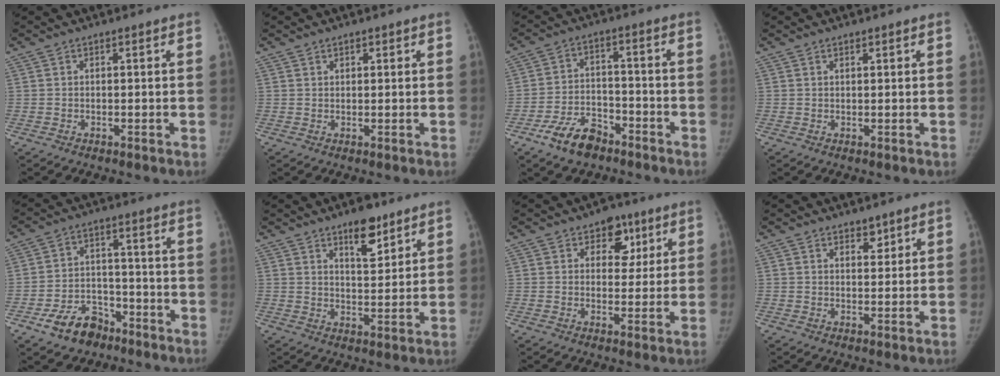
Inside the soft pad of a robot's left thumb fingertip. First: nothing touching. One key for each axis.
{"total": 1.0, "fx": 0.7, "fy": 0.7, "fz": 0.4, "tx": 0.004, "ty": -0.003, "tz": 0.009}
{"total": 8.9, "fx": -6.1, "fy": 4.9, "fz": 4.3, "tx": -0.068, "ty": 0.035, "tz": -0.110}
{"total": 0.6, "fx": 0.5, "fy": 0.2, "fz": 0.3, "tx": -0.005, "ty": -0.002, "tz": 0.008}
{"total": 9.1, "fx": -6.0, "fy": 5.9, "fz": 3.7, "tx": -0.040, "ty": 0.045, "tz": -0.099}
{"total": 7.6, "fx": 5.1, "fy": 3.0, "fz": 4.8, "tx": -0.050, "ty": -0.034, "tz": 0.079}
{"total": 6.6, "fx": 3.2, "fy": 4.8, "fz": 3.3, "tx": -0.002, "ty": -0.009, "tz": 0.040}
{"total": 2.5, "fx": 1.8, "fy": 1.4, "fz": 1.0, "tx": 0.001, "ty": -0.012, "tz": 0.030}